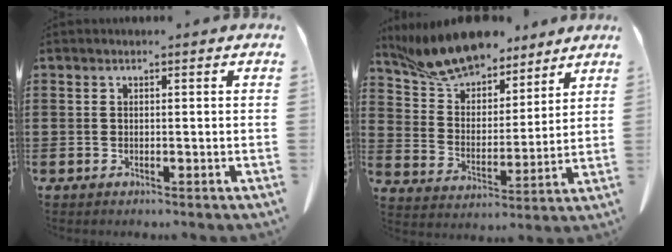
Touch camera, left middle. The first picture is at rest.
{"total": 10.5, "force": [9.6, 3.3, 2.9], "torque": [-0.095, -0.051, 0.178]}